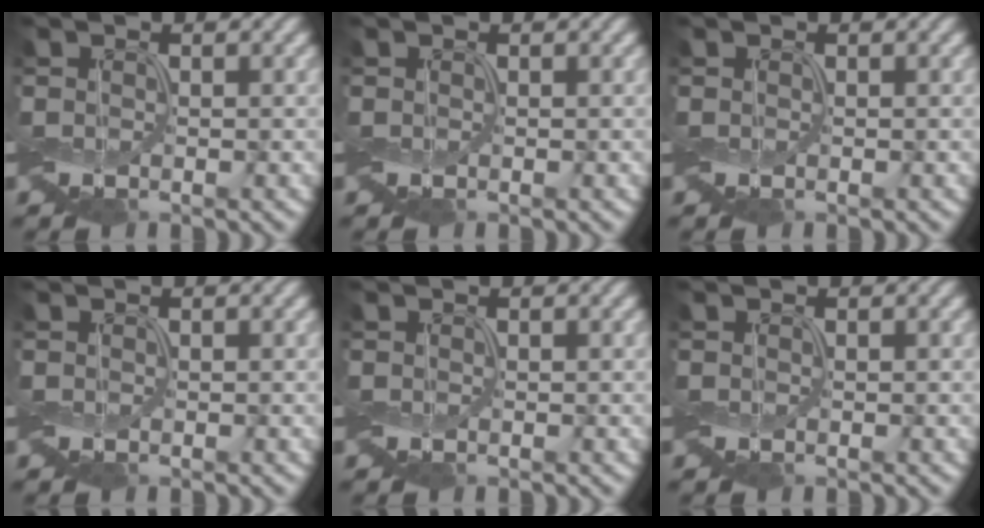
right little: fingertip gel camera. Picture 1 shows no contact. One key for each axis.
{"total": 0.0}
{"total": 0.0}
{"total": 0.0}
{"total": 0.0}
{"total": 0.0}